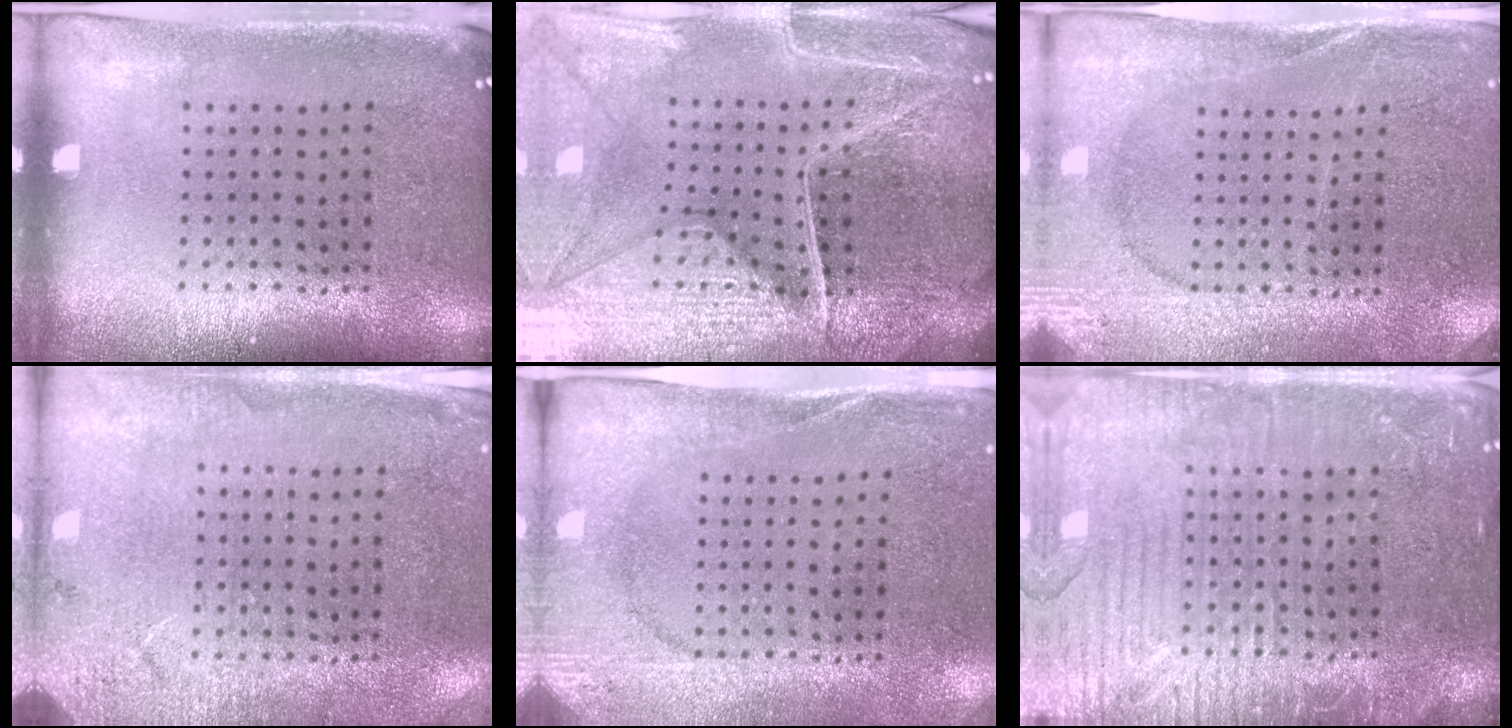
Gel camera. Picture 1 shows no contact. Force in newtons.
{"total": 5.4, "press": 5.1, "slide": 1.8}
{"total": 2.7, "press": 2.7, "slide": 0.3}
{"total": 2.6, "press": 2.4, "slide": 0.9}
{"total": 2.6, "press": 2.4, "slide": 1.0}
{"total": 3.9, "press": 3.8, "slide": 0.7}